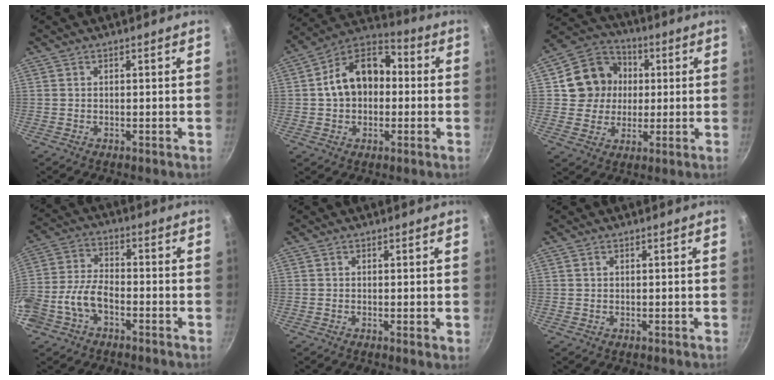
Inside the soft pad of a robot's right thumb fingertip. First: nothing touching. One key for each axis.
{"total": 14.9, "fx": 0.6, "fy": 10.7, "fz": 10.4, "tx": -0.137, "ty": 0.041, "tz": -0.010}
{"total": 12.2, "fx": 1.8, "fy": 11.2, "fz": 4.6, "tx": -0.050, "ty": 0.020, "tz": 0.023}
{"total": 9.4, "fx": -3.9, "fy": 5.6, "fz": 6.5, "tx": -0.134, "ty": 0.037, "tz": -0.087}
{"total": 0.9, "fx": 0.1, "fy": 0.0, "fz": 0.9, "tx": -0.013, "ty": -0.005, "tz": -0.001}
{"total": 0.5, "fx": 0.2, "fy": 0.4, "fz": 0.2, "tx": -0.003, "ty": 0.002, "tz": 0.004}